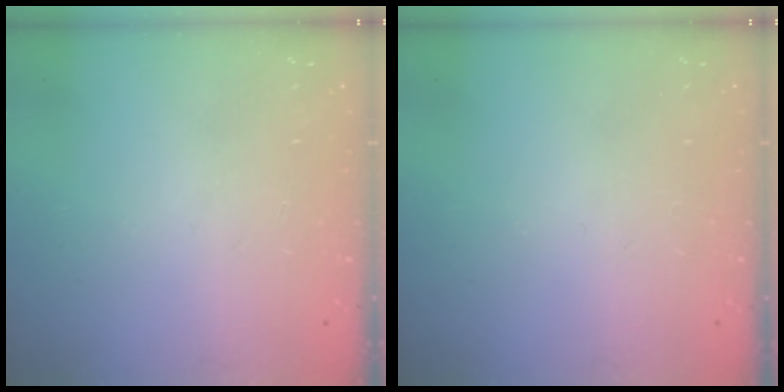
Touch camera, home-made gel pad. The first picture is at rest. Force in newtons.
{"total": 0.0}